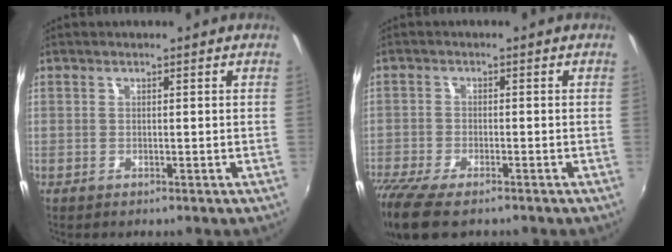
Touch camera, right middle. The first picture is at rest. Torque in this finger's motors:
{"motor_torque": [1.30, -0.84, 0.32, 0.20]}